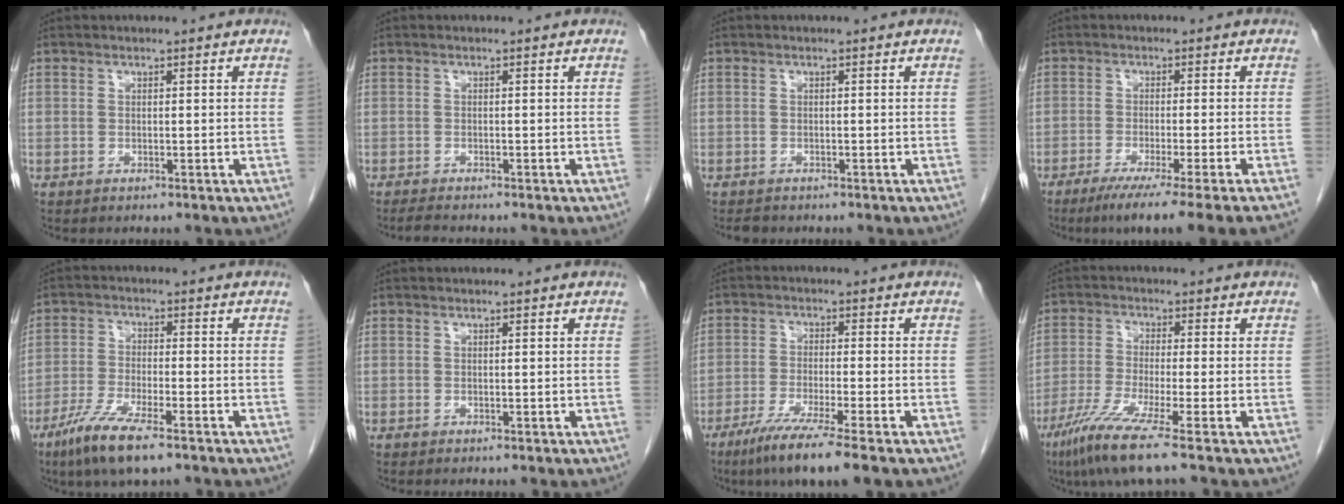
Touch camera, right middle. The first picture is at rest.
{"total": 1.9, "force": [-1.7, 0.0, 0.8], "torque": [-0.023, -0.009, -0.028]}
{"total": 1.1, "force": [-1.0, 0.4, 0.2], "torque": [-0.015, -0.005, -0.014]}
{"total": 11.3, "force": [-8.7, -2.1, 6.9], "torque": [-0.084, -0.039, -0.130]}
{"total": 8.6, "force": [-5.7, 1.0, 6.4], "torque": [-0.132, -0.022, -0.104]}
{"total": 0.0}
{"total": 9.0, "force": [-6.3, -0.9, 6.4], "torque": [-0.114, -0.030, -0.107]}
{"total": 8.5, "force": [-5.5, -1.1, 6.4], "torque": [-0.129, -0.034, -0.108]}